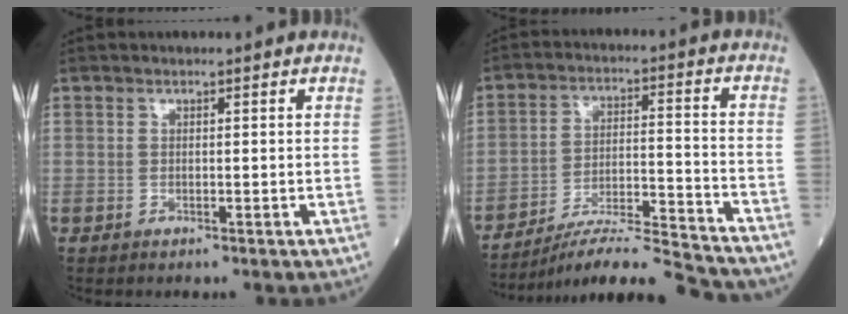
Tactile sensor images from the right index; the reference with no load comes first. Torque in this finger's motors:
{"motor_torque": [0.65, -1.49, 0.19, 0.04]}